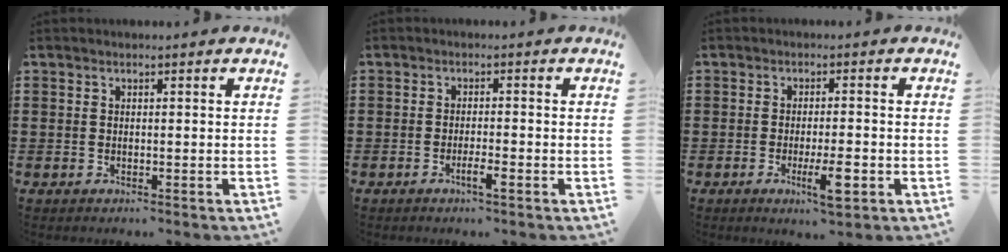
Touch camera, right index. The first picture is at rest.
{"total": 2.3, "force": [-1.3, 0.2, 1.9], "torque": [-0.033, -0.002, -0.022]}
{"total": 5.2, "force": [-2.1, 0.8, 4.7], "torque": [-0.088, -0.016, -0.034]}